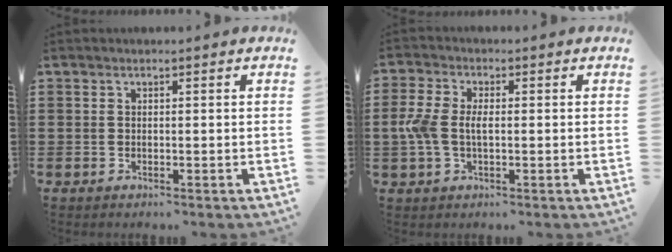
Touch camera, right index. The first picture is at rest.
{"total": 4.9, "force": [-0.4, 2.6, 4.1], "torque": [-0.107, -0.003, -0.016]}